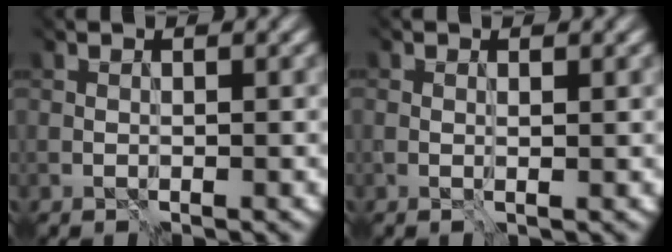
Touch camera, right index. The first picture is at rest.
{"total": 0.0}